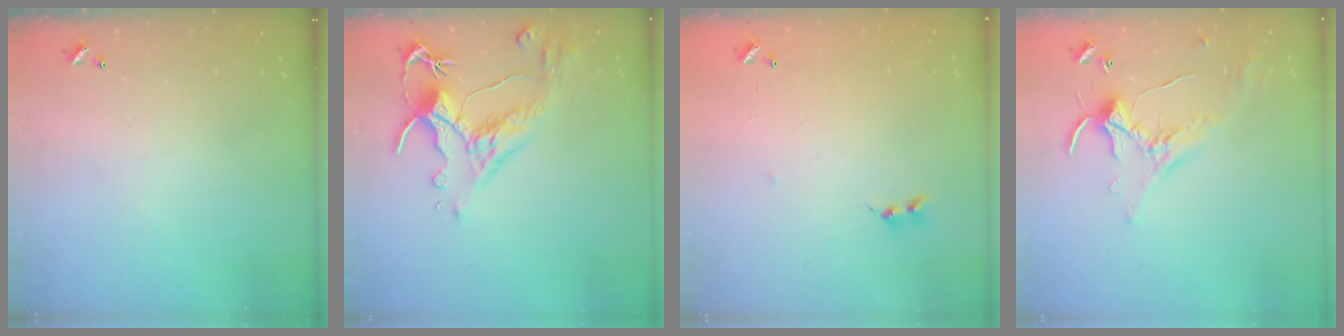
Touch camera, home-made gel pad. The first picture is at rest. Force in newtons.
{"total": 4.0, "press": 3.7, "slide": 1.4}
{"total": 6.2, "press": 6.2, "slide": 0.7}
{"total": 1.0, "press": 0.5, "slide": 0.8}